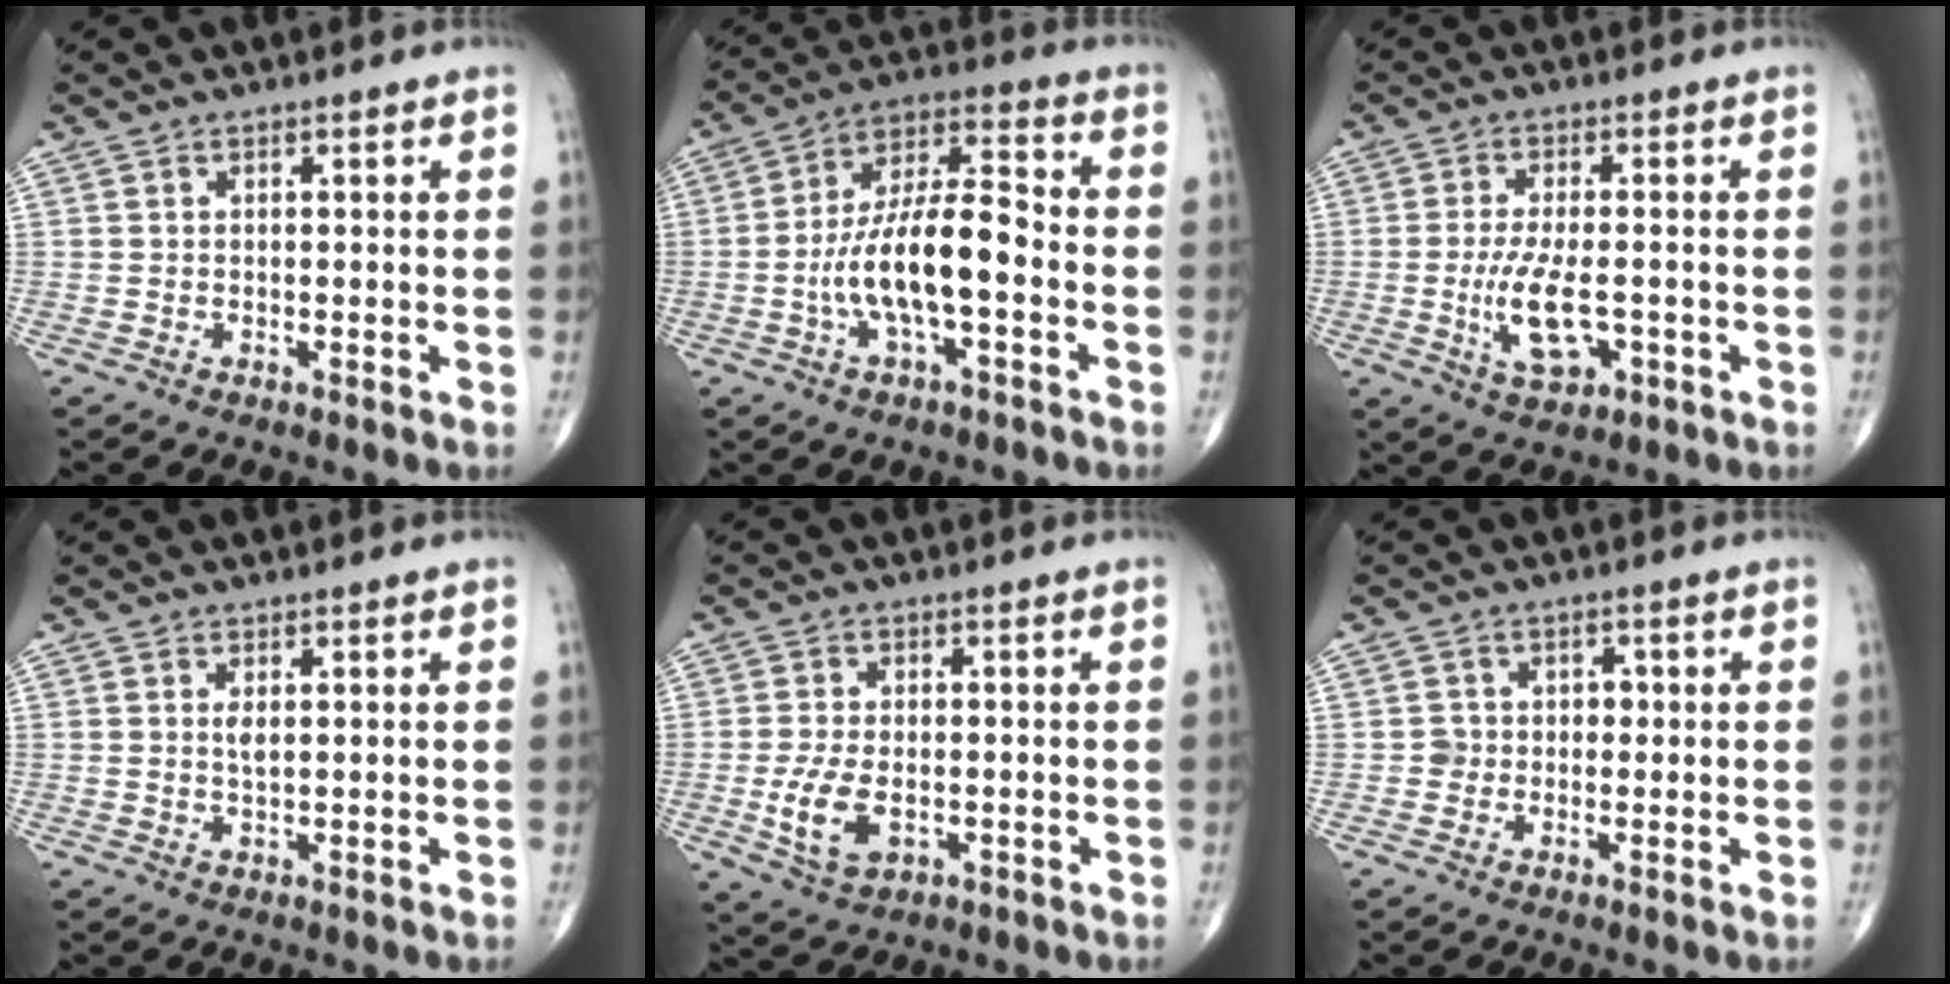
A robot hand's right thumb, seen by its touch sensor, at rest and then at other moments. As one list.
[{"total": 14.8, "force": [-3.4, 5.3, 13.4], "torque": [-0.246, 0.043, -0.064]}, {"total": 8.2, "force": [-1.9, 3.6, 7.1], "torque": [-0.135, -0.002, -0.028]}, {"total": 1.4, "force": [0.4, 0.4, 1.3], "torque": [-0.024, -0.004, 0.009]}, {"total": 7.3, "force": [-1.7, 4.1, 5.8], "torque": [-0.114, -0.003, -0.024]}, {"total": 2.7, "force": [-0.3, 2.5, 0.7], "torque": [0.011, 0.010, -0.010]}]